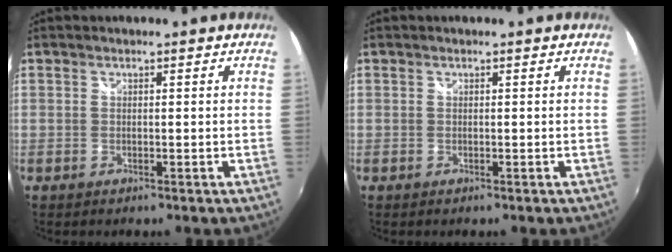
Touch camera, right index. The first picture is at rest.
{"total": 0.0}